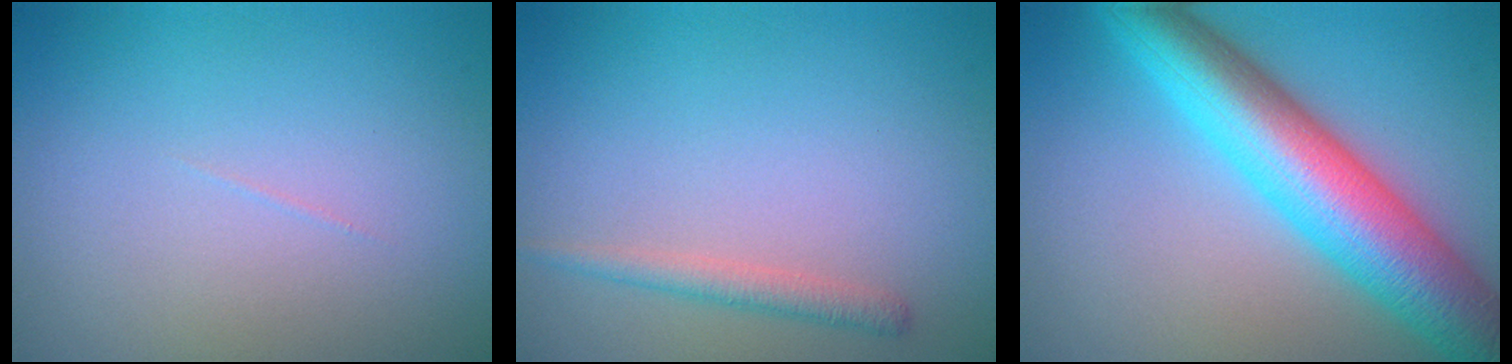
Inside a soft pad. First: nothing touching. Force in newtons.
{"total": 1.5, "press": 1.5, "slide": 0.1}
{"total": 10.0, "press": 10.0, "slide": 0.1}